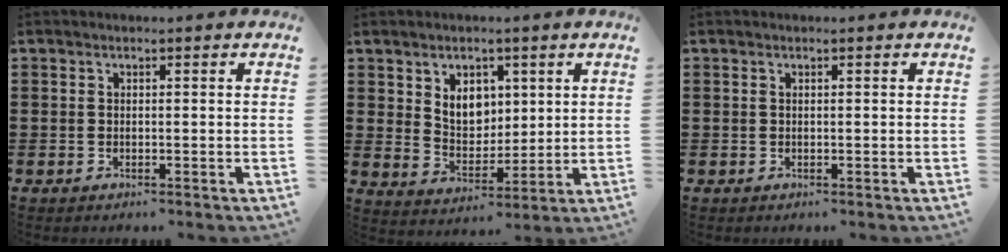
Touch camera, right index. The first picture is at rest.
{"total": 6.0, "force": [2.4, 4.5, 3.1], "torque": [-0.062, 0.007, 0.041]}
{"total": 0.0}